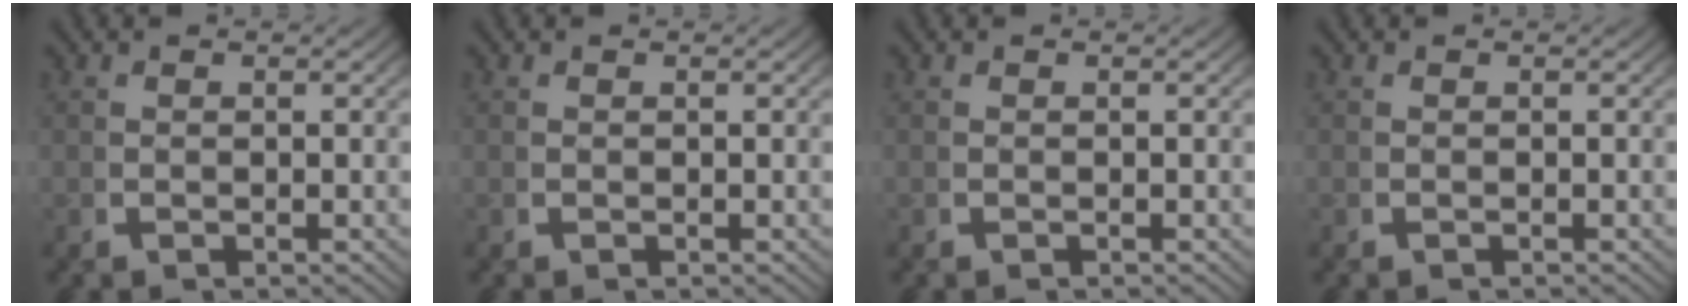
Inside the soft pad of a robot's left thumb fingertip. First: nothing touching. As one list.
[{"total": 0.0}, {"total": 0.0}, {"total": 0.0}]